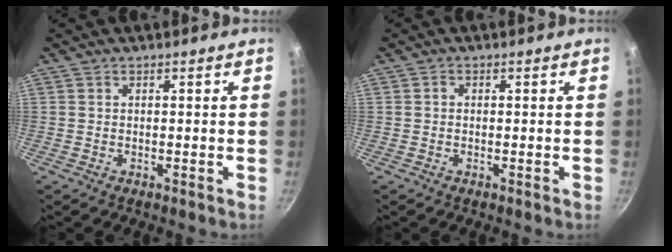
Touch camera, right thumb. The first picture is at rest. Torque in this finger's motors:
{"motor_torque": [0.17, 0.03, 0.30, -0.15, -0.02]}